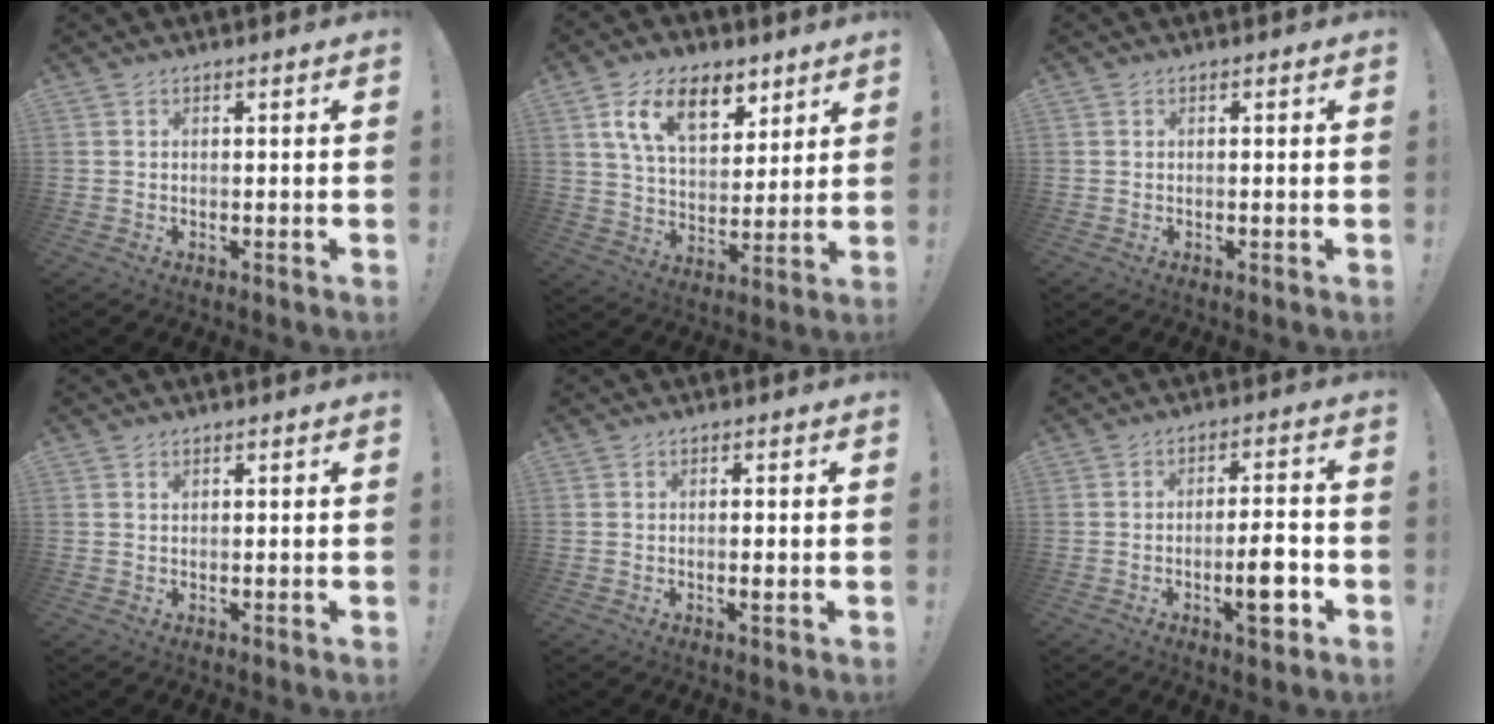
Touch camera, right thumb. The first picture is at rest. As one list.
[{"total": 15.6, "force": [8.4, 9.1, 9.5], "torque": [-0.156, -0.030, 0.152]}, {"total": 0.0}, {"total": 0.0}, {"total": 1.4, "force": [-0.6, 0.1, 1.2], "torque": [-0.019, 0.000, -0.011]}, {"total": 9.3, "force": [-3.6, 2.3, 8.3], "torque": [-0.114, 0.012, -0.058]}]